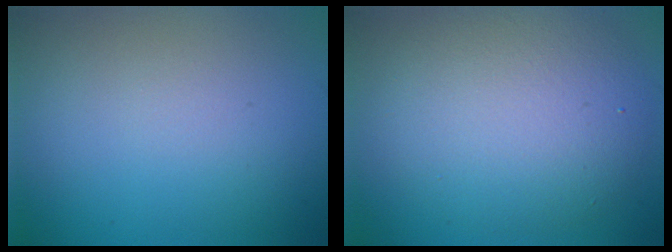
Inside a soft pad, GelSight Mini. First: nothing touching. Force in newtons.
{"total": 7.0, "press": 7.0, "slide": 0.6}